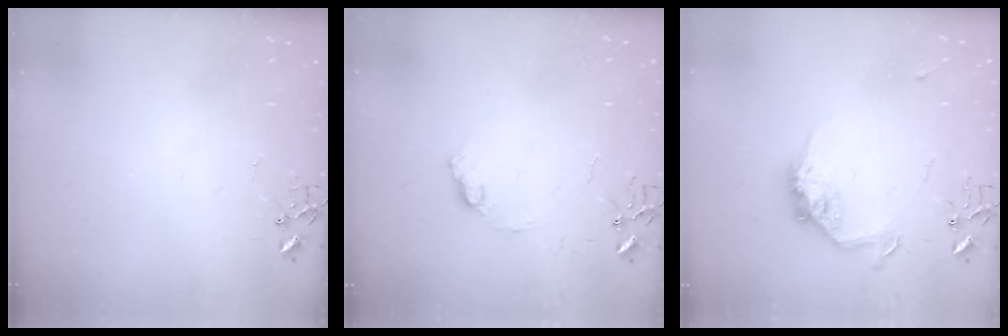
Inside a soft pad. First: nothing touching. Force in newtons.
{"total": 7.2, "press": 7.1, "slide": 0.8}
{"total": 10.9, "press": 10.9, "slide": 0.5}